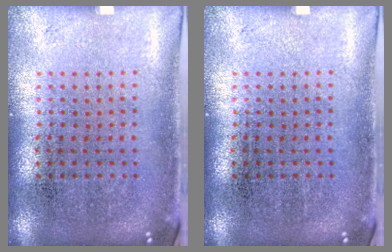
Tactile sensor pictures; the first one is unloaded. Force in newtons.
{"total": 0.0}